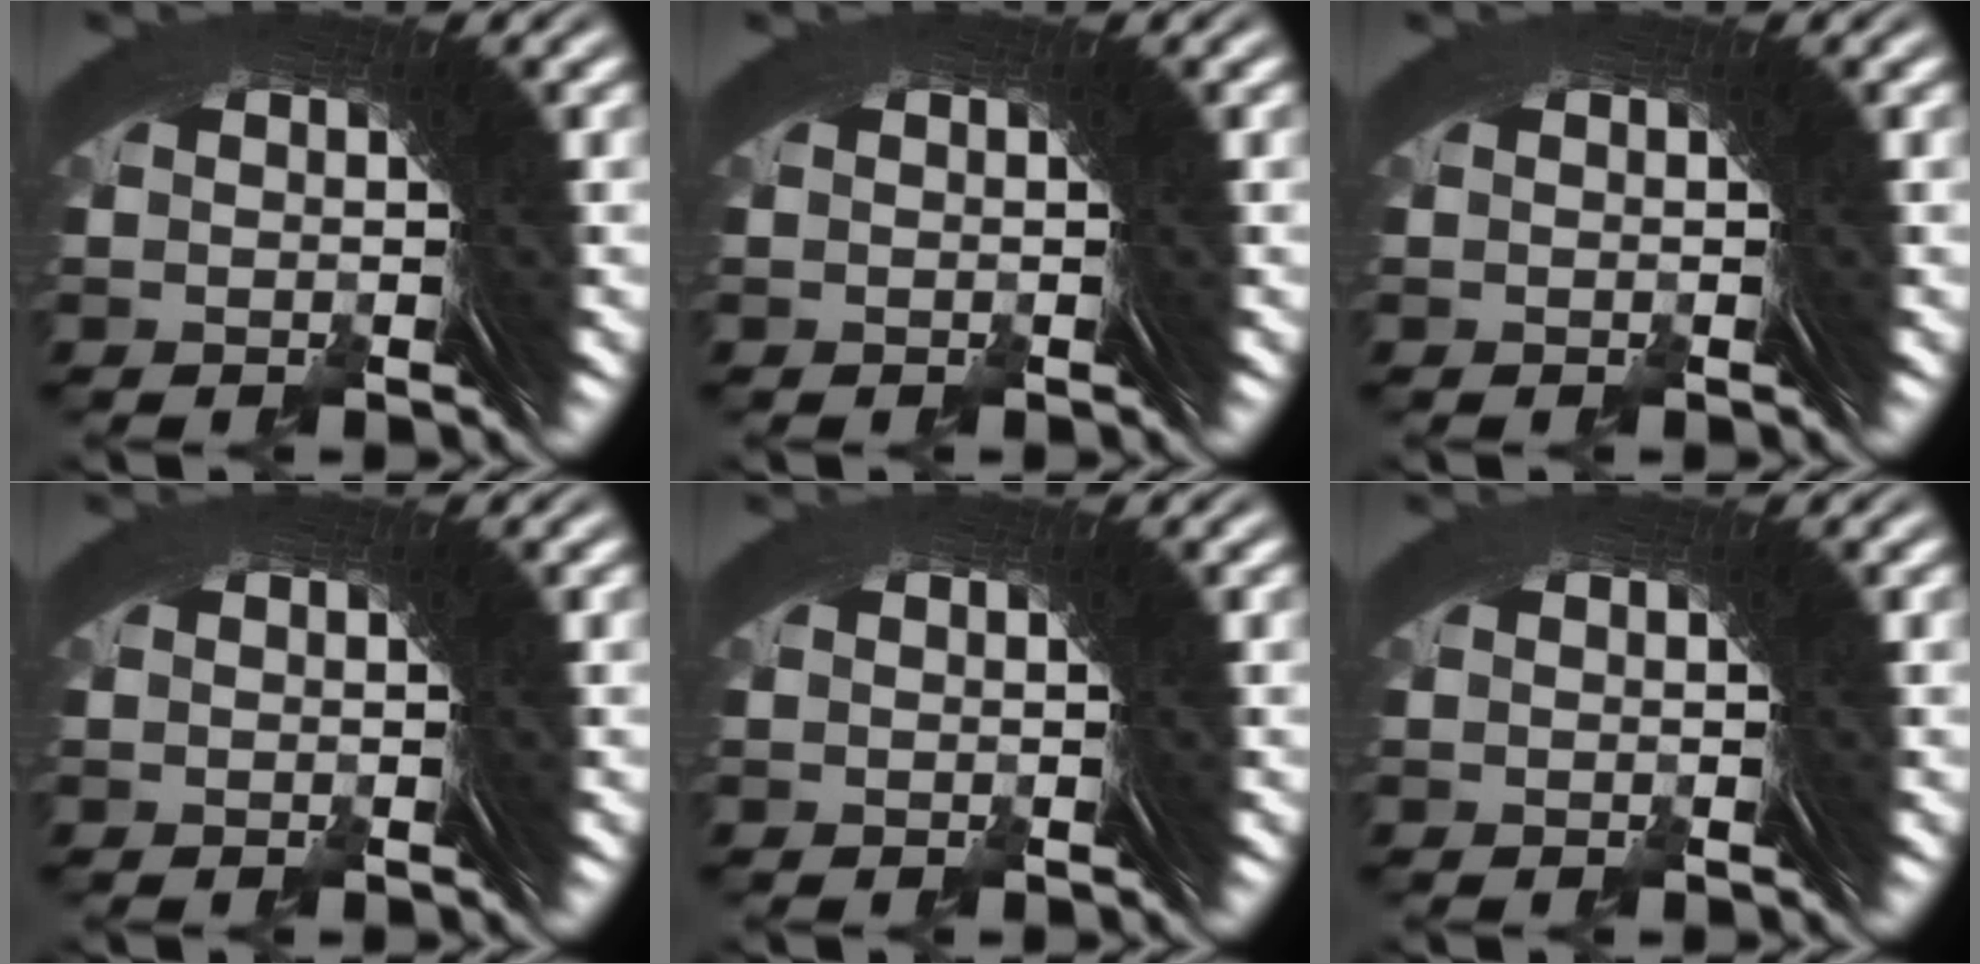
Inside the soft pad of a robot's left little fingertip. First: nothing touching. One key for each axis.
{"total": 0.0}
{"total": 0.0}
{"total": 0.0}
{"total": 0.0}
{"total": 0.0}